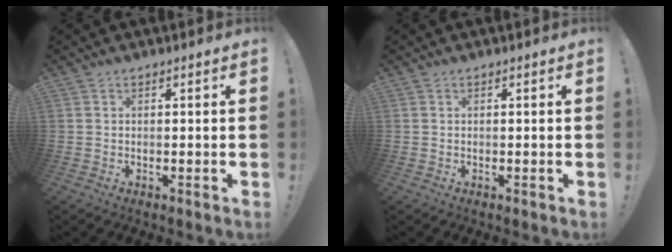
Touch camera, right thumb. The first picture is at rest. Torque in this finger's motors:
{"motor_torque": [0.00, 0.00, 0.02, 0.02, 0.00]}